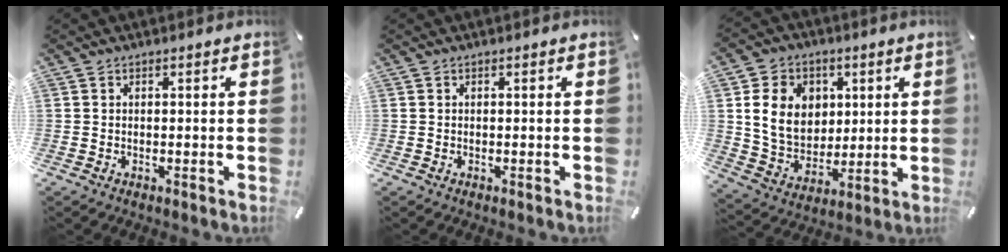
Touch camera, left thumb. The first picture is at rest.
{"total": 0.0}
{"total": 13.2, "force": [3.1, 11.2, 6.2], "torque": [-0.126, 0.002, 0.061]}